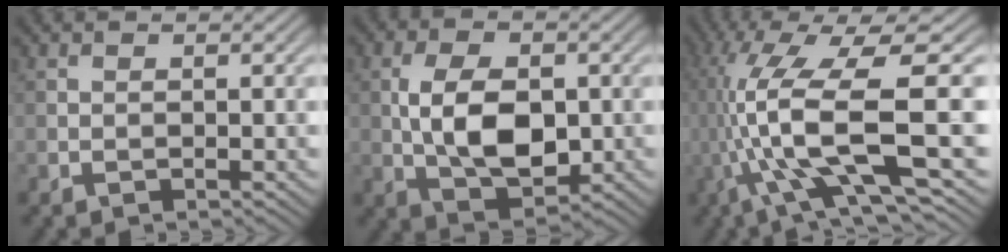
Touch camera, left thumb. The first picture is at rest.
{"total": 8.5, "force": [-0.3, 5.0, 6.9], "torque": [-0.136, -0.002, -0.007]}
{"total": 14.5, "force": [-1.8, 3.5, 13.9], "torque": [-0.288, 0.009, -0.022]}